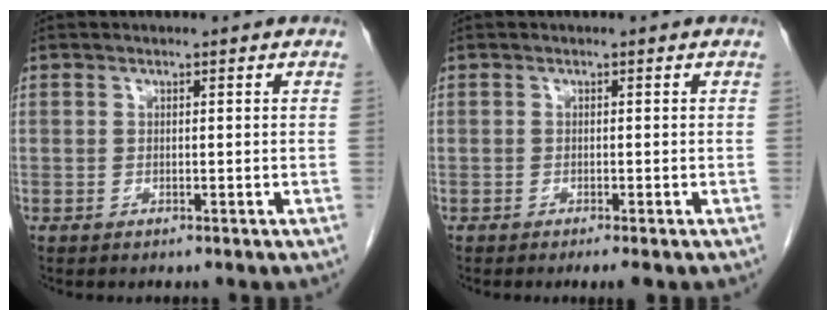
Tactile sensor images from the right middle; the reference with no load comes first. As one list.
[{"total": 1.4, "force": [-1.0, 0.1, 1.0], "torque": [-0.016, -0.006, -0.015]}]